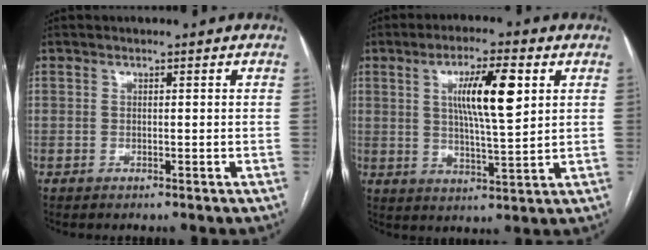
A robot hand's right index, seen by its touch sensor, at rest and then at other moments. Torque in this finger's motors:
{"motor_torque": [0.99, 0.73, 0.73, 0.08]}